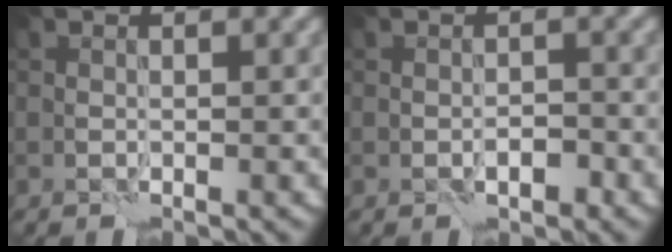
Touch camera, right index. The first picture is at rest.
{"total": 1.4, "force": [-0.8, 0.7, 1.0], "torque": [-0.010, 0.003, -0.011]}